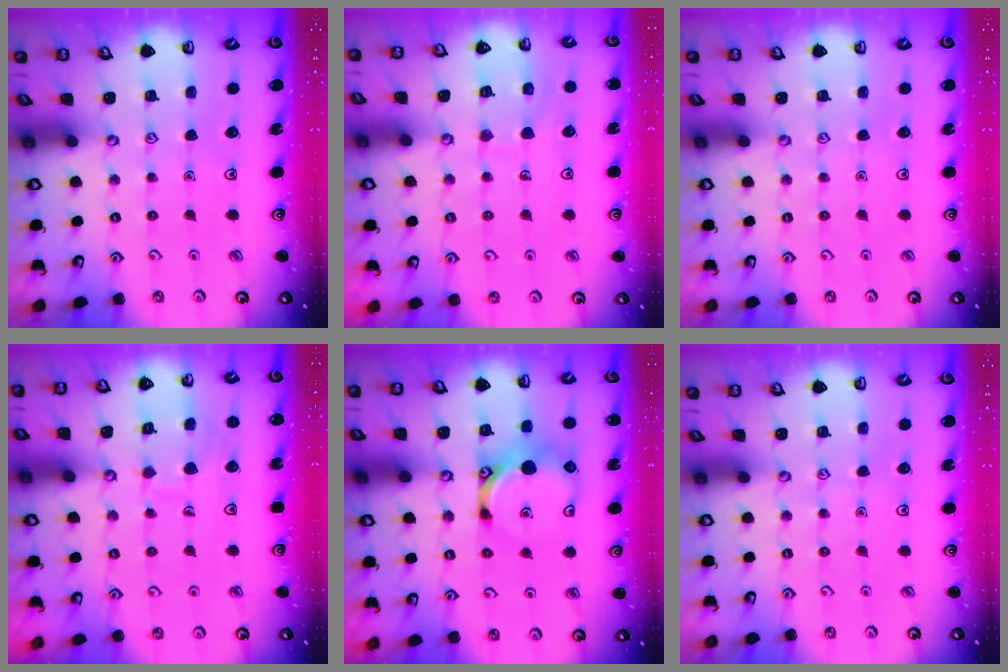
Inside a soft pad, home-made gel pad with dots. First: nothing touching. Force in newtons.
{"total": 7.6, "press": 7.5, "slide": 0.7}
{"total": 0.0}
{"total": 7.7, "press": 7.7, "slide": 0.8}
{"total": 11.0, "press": 11.0, "slide": 0.5}
{"total": 0.0}